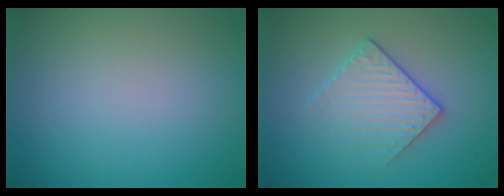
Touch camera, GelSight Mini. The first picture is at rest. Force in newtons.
{"total": 3.1, "press": 2.8, "slide": 1.2}